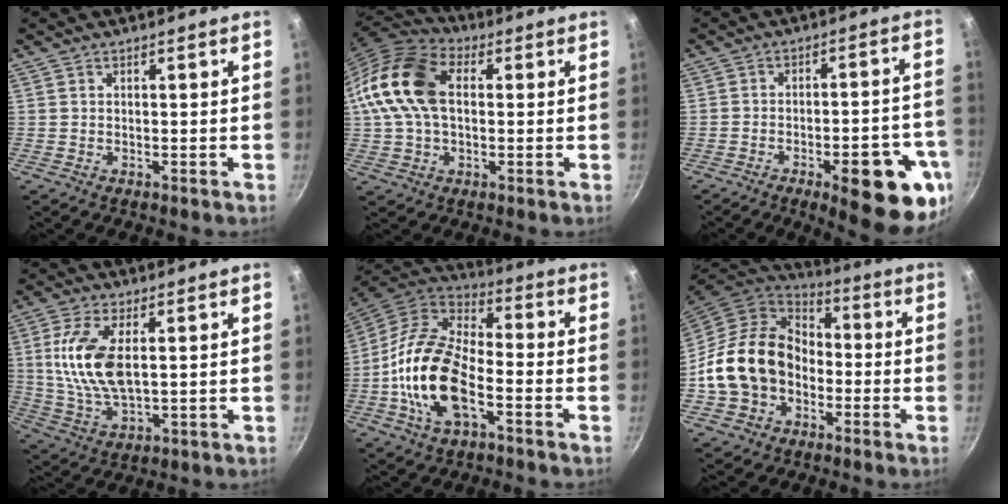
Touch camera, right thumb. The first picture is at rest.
{"total": 16.1, "force": [1.9, 10.6, 11.9], "torque": [-0.221, 0.028, 0.019]}
{"total": 15.6, "force": [-6.3, 5.5, 13.2], "torque": [-0.126, 0.019, -0.075]}
{"total": 12.1, "force": [2.1, 5.6, 10.5], "torque": [-0.208, -0.008, 0.047]}
{"total": 18.5, "force": [-5.1, 9.4, 15.1], "torque": [-0.280, 0.033, -0.110]}
{"total": 17.5, "force": [-3.1, 14.0, 10.0], "torque": [-0.152, 0.050, -0.061]}